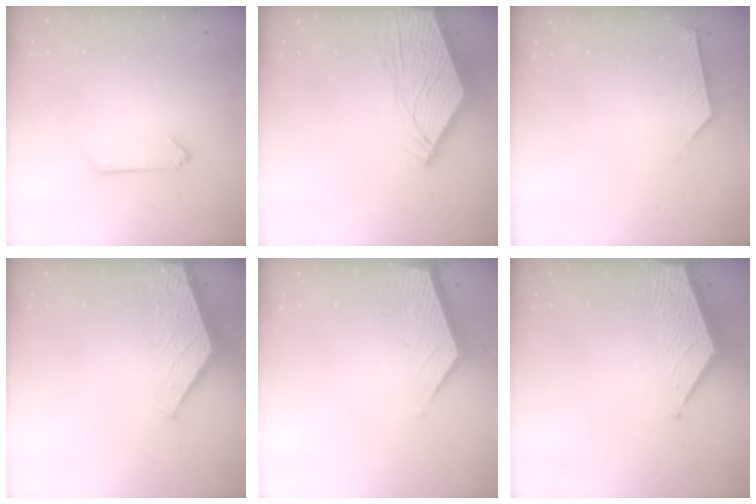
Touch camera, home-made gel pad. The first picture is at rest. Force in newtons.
{"total": 9.6, "press": 9.5, "slide": 1.2}
{"total": 3.7, "press": 3.6, "slide": 0.6}
{"total": 1.9, "press": 1.9, "slide": 0.2}
{"total": 2.6, "press": 2.6, "slide": 0.3}
{"total": 3.5, "press": 3.5, "slide": 0.3}